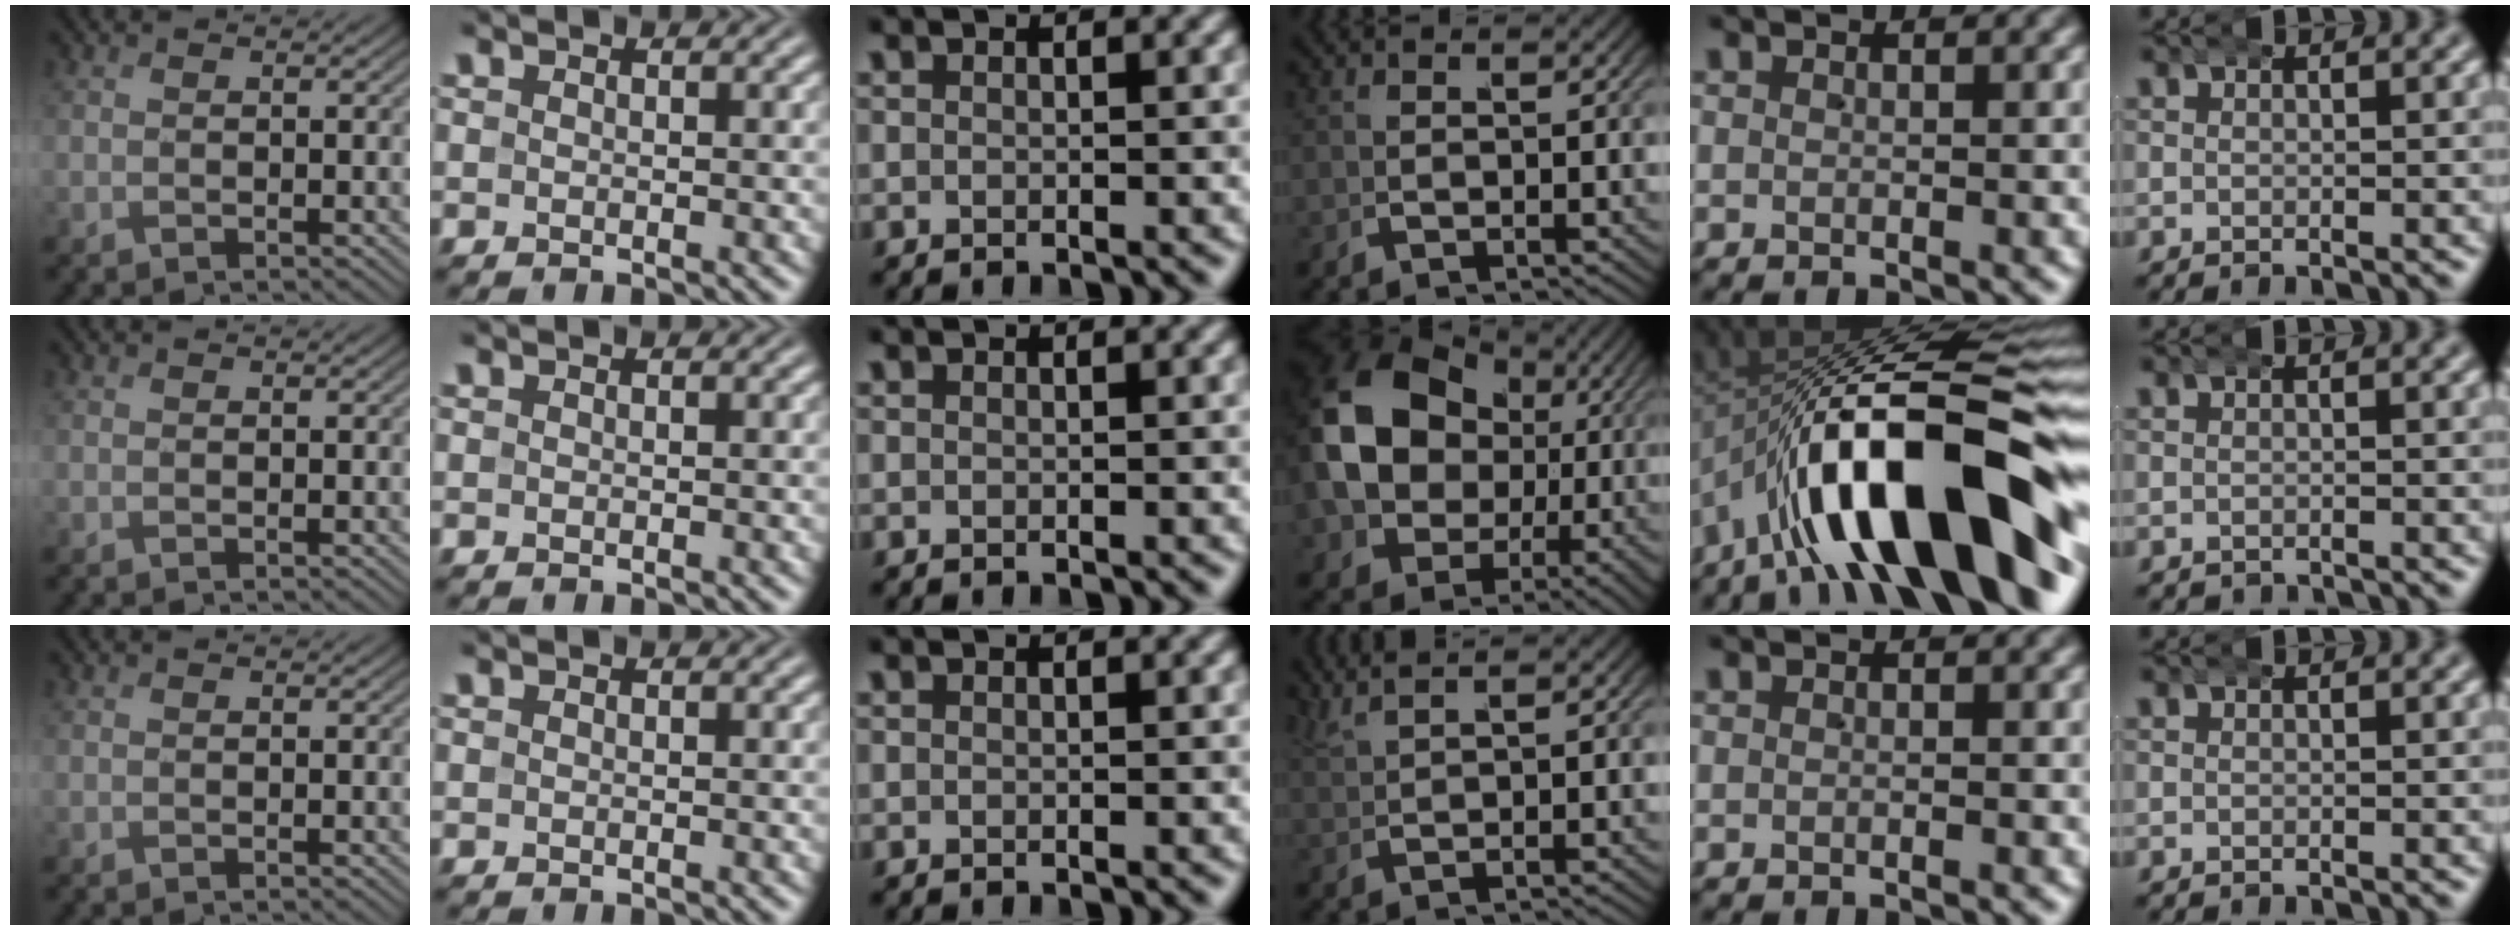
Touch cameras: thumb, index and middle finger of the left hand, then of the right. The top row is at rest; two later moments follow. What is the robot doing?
{"motion": "wrap", "object": "aluminum foil"}